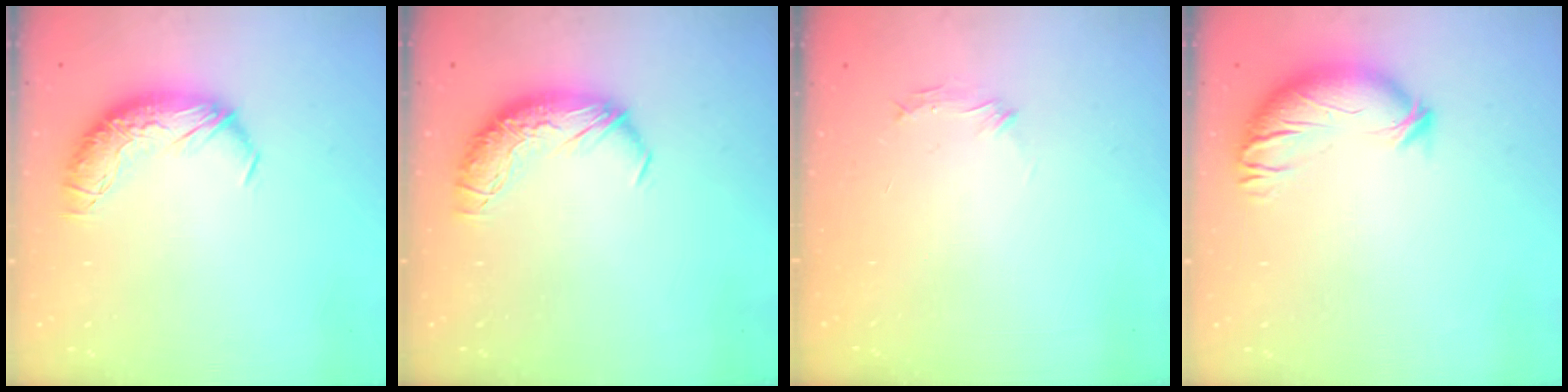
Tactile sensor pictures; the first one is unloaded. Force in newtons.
{"total": 0.0}
{"total": 6.8, "press": 6.7, "slide": 1.1}
{"total": 3.8, "press": 3.0, "slide": 2.2}